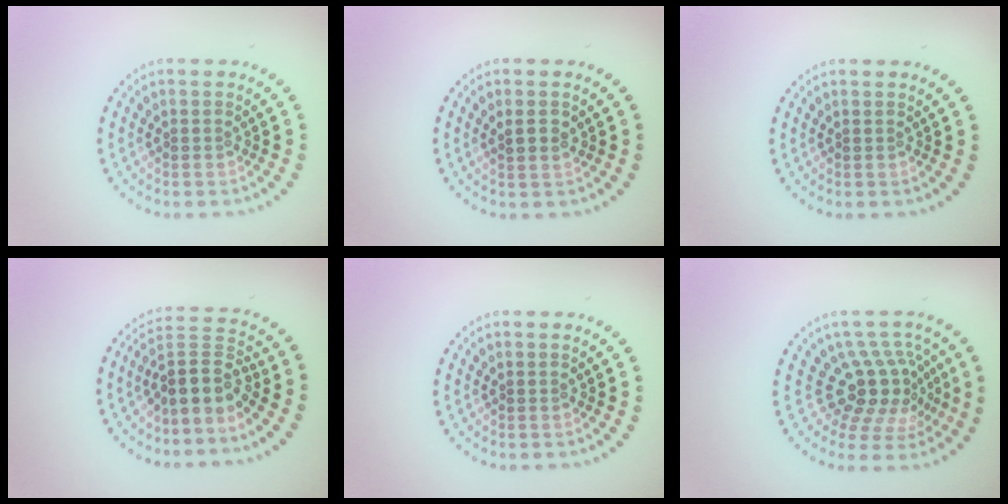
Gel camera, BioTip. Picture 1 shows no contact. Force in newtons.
{"total": 1.1, "press": 1.0, "slide": 0.4}
{"total": 0.0}
{"total": 3.9, "press": 3.0, "slide": 2.5}
{"total": 0.0}
{"total": 5.0, "press": 3.7, "slide": 3.4}